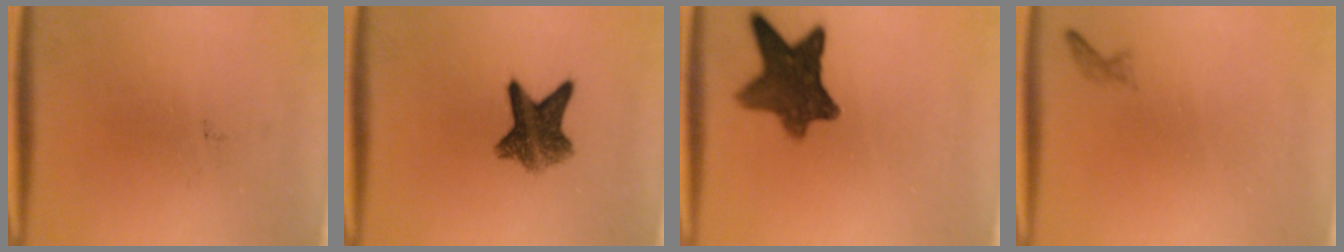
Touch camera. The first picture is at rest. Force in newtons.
{"total": 7.4}
{"total": 9.9}
{"total": 0.6}